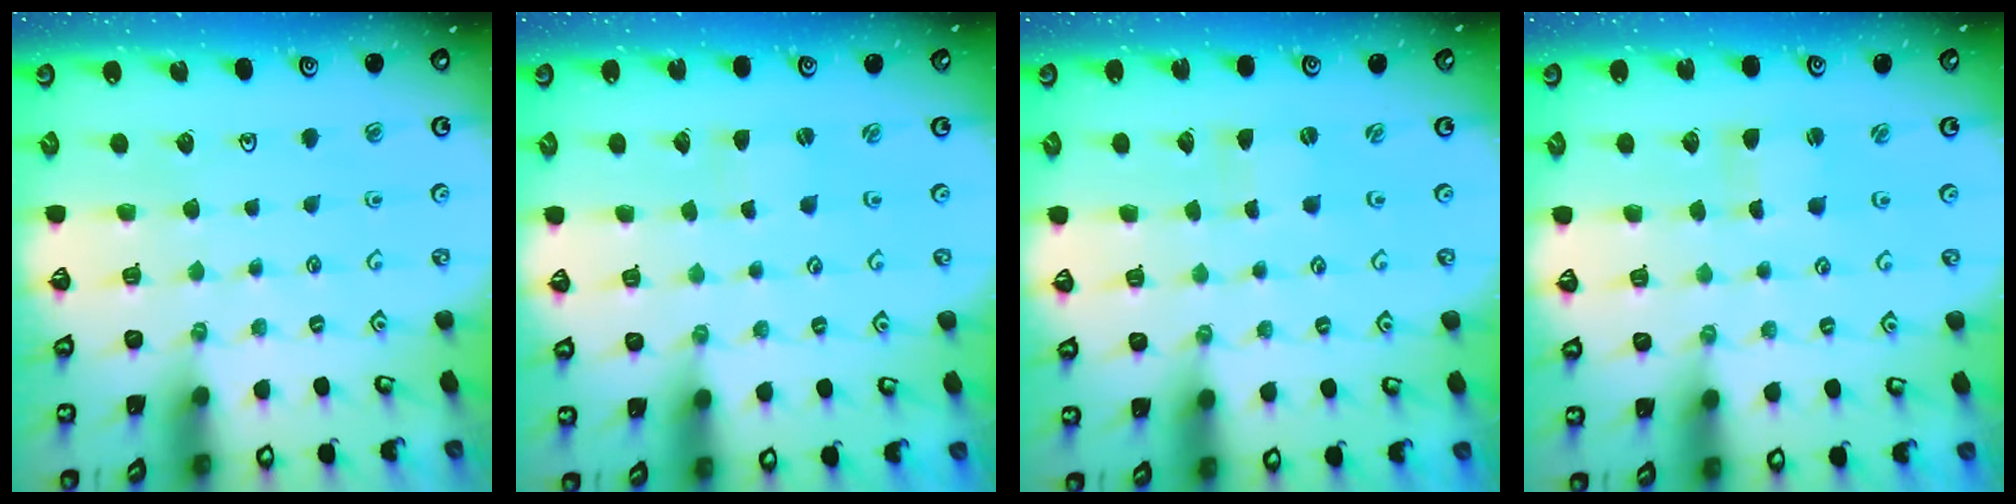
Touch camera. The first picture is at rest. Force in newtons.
{"total": 0.9, "press": 0.9, "slide": 0.1}
{"total": 0.0}
{"total": 1.1, "press": 1.0, "slide": 0.2}